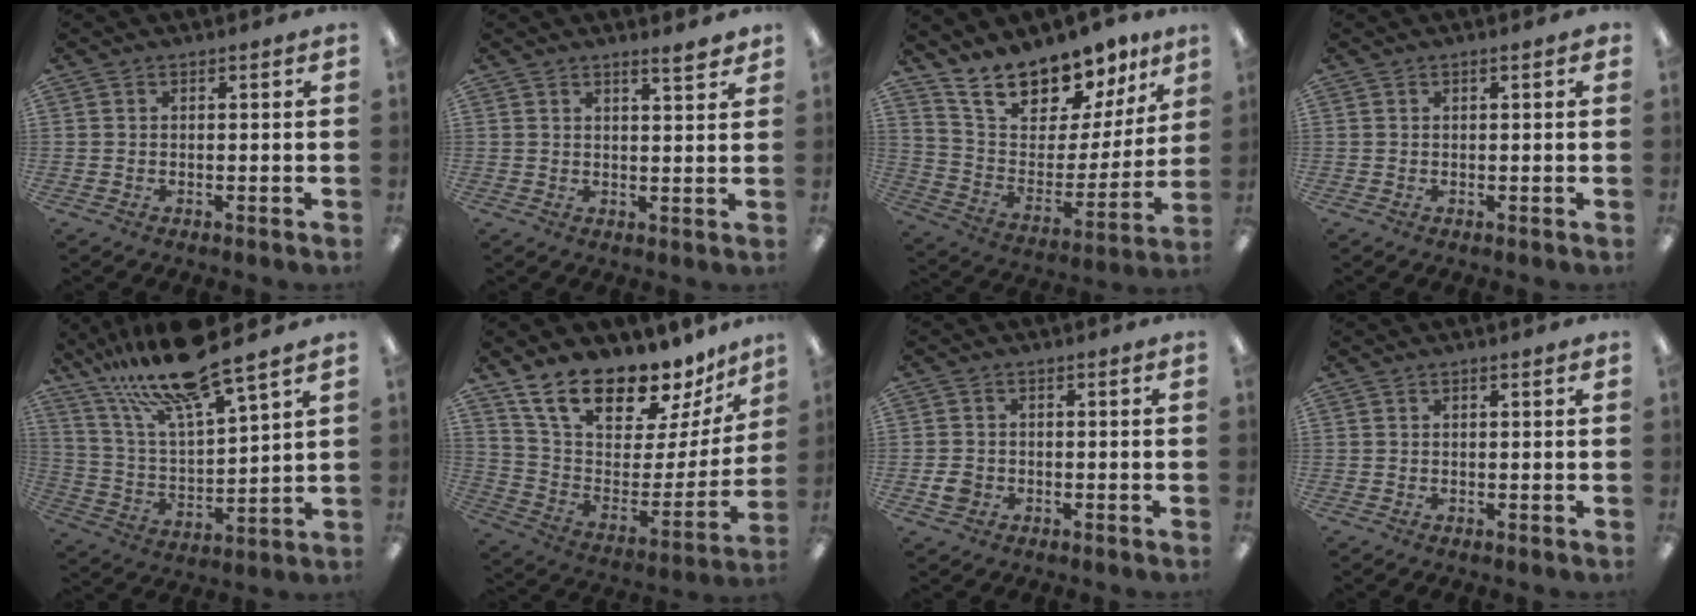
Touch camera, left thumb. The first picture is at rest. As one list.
[{"total": 3.8, "force": [3.3, 0.5, 1.8], "torque": [-0.019, -0.022, 0.054]}, {"total": 17.2, "force": [14.9, 6.6, 5.3], "torque": [-0.108, -0.117, 0.269]}, {"total": 1.2, "force": [0.7, 0.2, 0.9], "torque": [-0.020, 0.002, 0.012]}, {"total": 19.0, "force": [16.1, 2.3, 9.8], "torque": [-0.197, -0.093, 0.274]}, {"total": 19.7, "force": [16.1, 7.2, 8.6], "torque": [-0.156, -0.118, 0.288]}, {"total": 2.7, "force": [-0.6, 2.3, 1.3], "torque": [-0.028, 0.002, -0.013]}, {"total": 0.8, "force": [0.6, 0.0, 0.5], "torque": [-0.011, 0.001, 0.010]}]